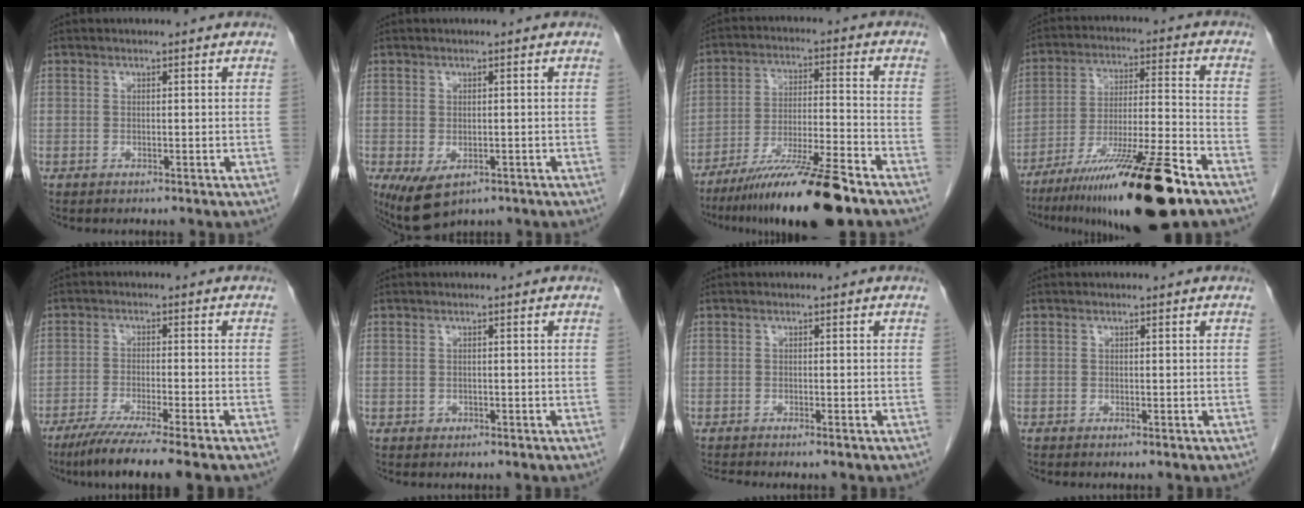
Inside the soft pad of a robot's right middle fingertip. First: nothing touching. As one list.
[{"total": 5.6, "force": [-2.5, 3.2, 3.8], "torque": [-0.064, -0.013, -0.030]}, {"total": 15.0, "force": [-11.3, -0.1, 9.8], "torque": [-0.166, -0.029, -0.195]}, {"total": 19.5, "force": [-13.1, 0.8, 14.5], "torque": [-0.217, -0.029, -0.219]}, {"total": 8.8, "force": [-6.8, -0.8, 5.5], "torque": [-0.081, -0.025, -0.108]}, {"total": 0.6, "force": [-0.2, 0.5, 0.1], "torque": [-0.004, 0.002, -0.003]}, {"total": 1.3, "force": [-1.1, -0.4, 0.5], "torque": [-0.014, 0.000, -0.021]}, {"total": 0.0}]